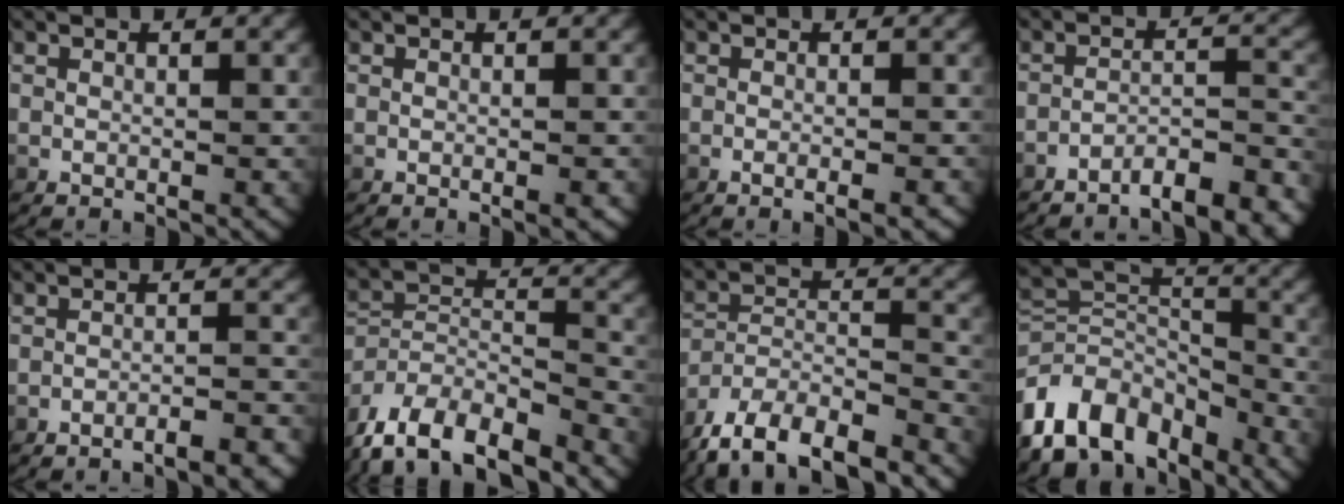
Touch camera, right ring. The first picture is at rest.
{"total": 0.7, "force": [-0.4, 0.0, 0.5], "torque": [-0.003, 0.004, -0.008]}
{"total": 1.8, "force": [-1.2, 0.0, 1.3], "torque": [-0.018, 0.002, -0.021]}
{"total": 6.4, "force": [-6.0, 1.2, 2.0], "torque": [-0.028, -0.016, -0.090]}
{"total": 3.3, "force": [-3.0, 0.5, 1.2], "torque": [-0.012, 0.001, -0.054]}
{"total": 11.1, "force": [-7.1, 7.2, 4.6], "torque": [-0.100, -0.045, -0.111]}
{"total": 11.9, "force": [-9.1, 6.2, 4.3], "torque": [-0.087, -0.035, -0.148]}
{"total": 10.1, "force": [-4.3, 7.3, 5.6], "torque": [-0.097, -0.039, -0.063]}